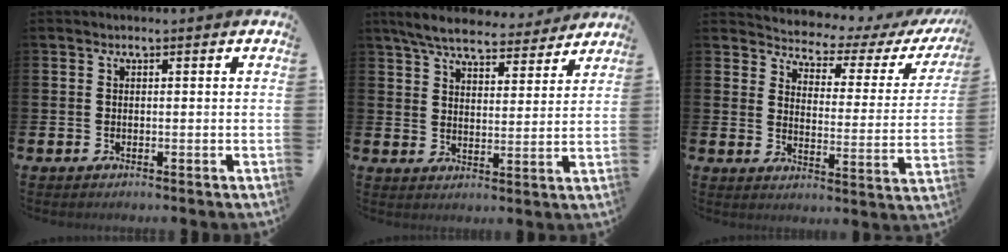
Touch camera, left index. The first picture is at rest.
{"total": 6.7, "force": [6.3, 1.5, 1.9], "torque": [-0.057, -0.032, 0.110]}
{"total": 3.9, "force": [3.6, 1.3, 0.7], "torque": [-0.041, -0.035, 0.054]}